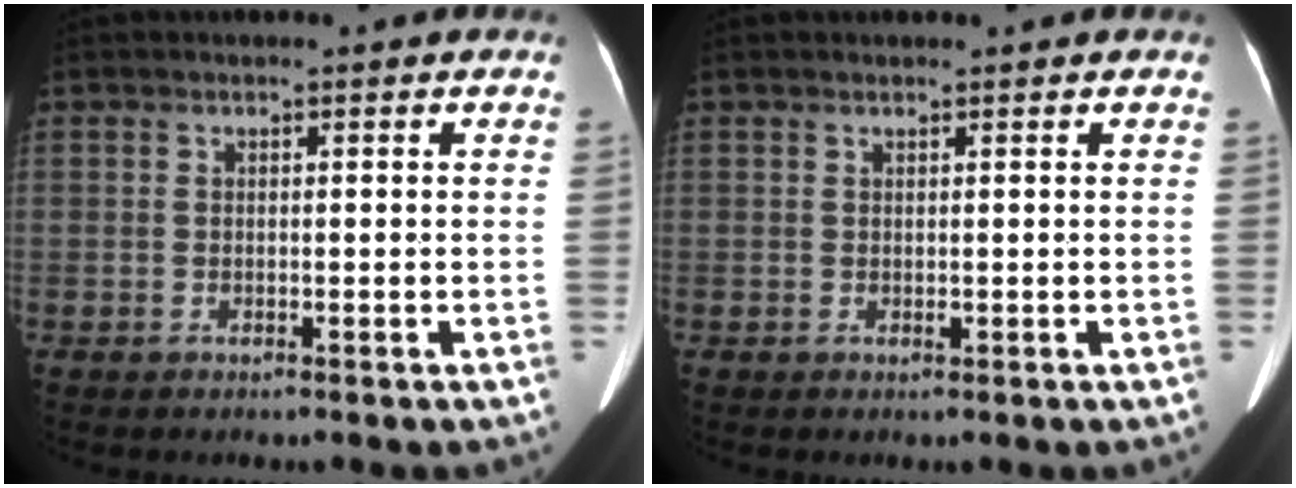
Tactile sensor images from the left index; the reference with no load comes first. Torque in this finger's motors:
{"motor_torque": [0.18, -0.11, 0.07, 0.02]}